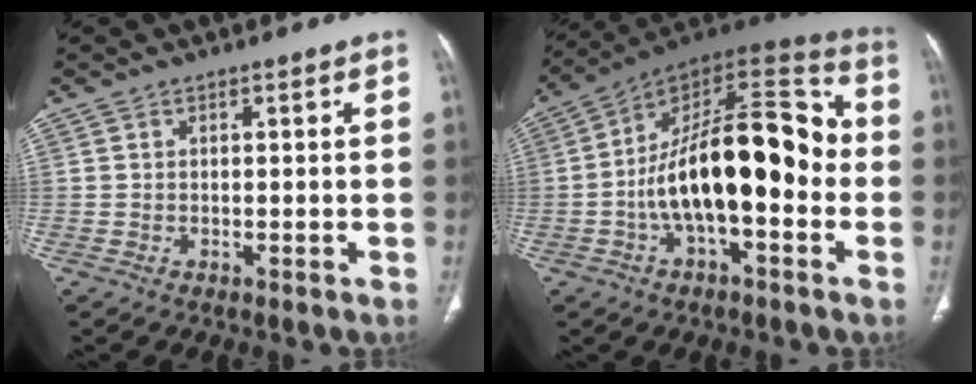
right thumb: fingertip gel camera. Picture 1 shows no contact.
{"total": 23.7, "force": [-2.7, 10.6, 21.0], "torque": [-0.325, 0.050, -0.051]}